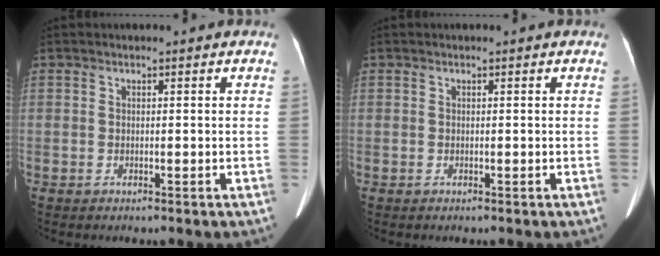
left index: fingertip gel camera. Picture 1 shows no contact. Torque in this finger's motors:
{"motor_torque": [-0.10, 0.10, 0.00, 0.00]}